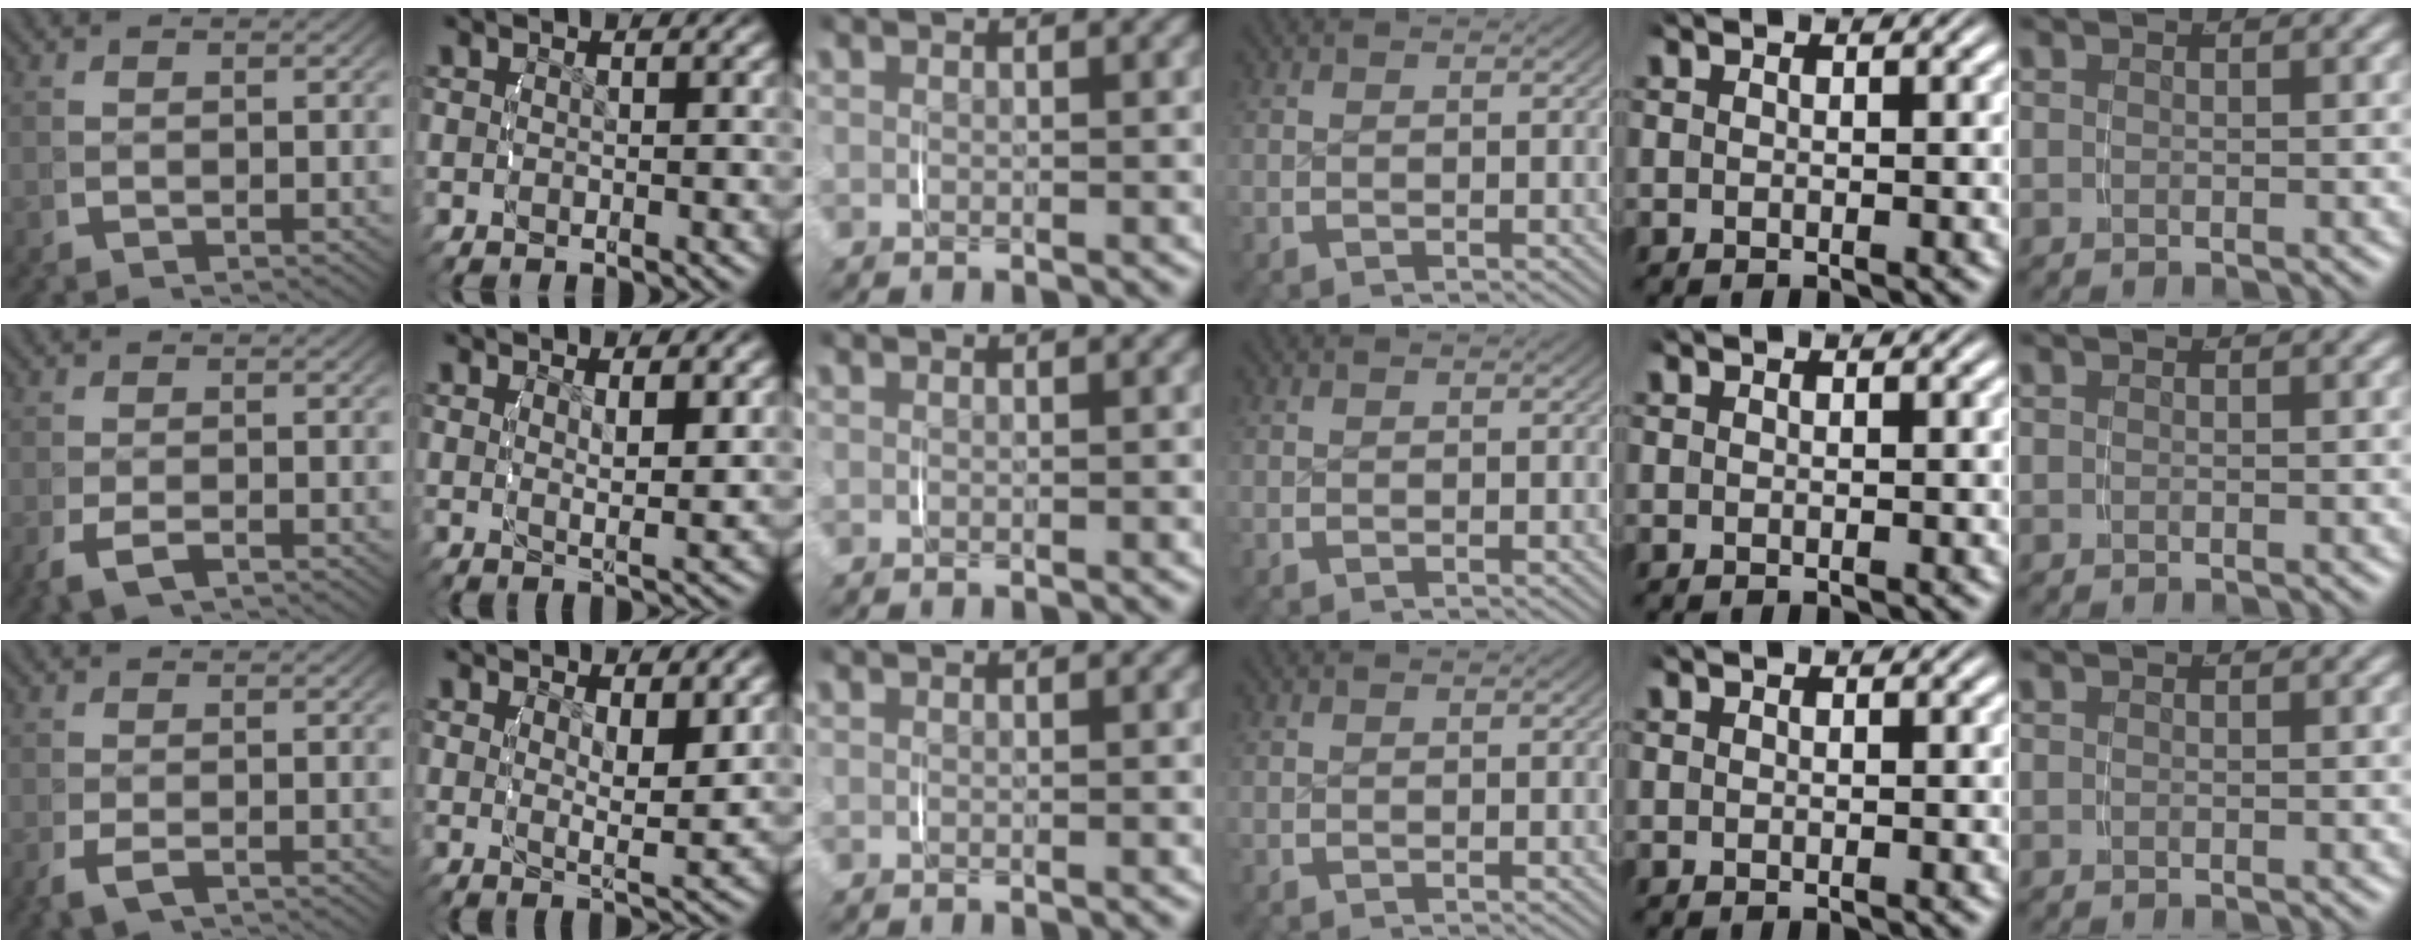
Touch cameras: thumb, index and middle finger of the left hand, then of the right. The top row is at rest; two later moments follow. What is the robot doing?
{"motion": "lift_and_place", "object": "toothpaste"}